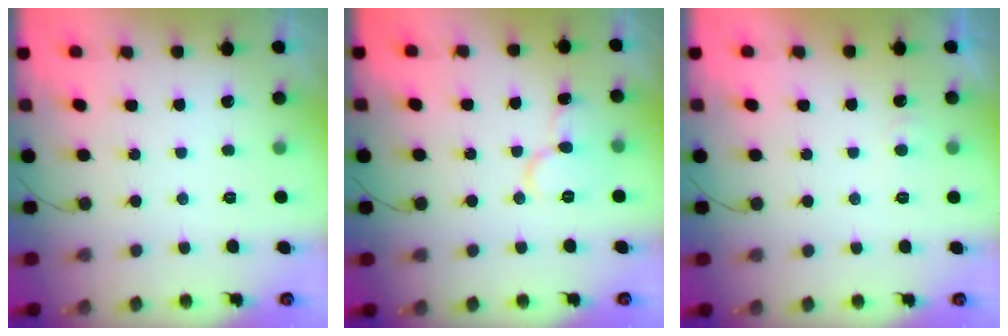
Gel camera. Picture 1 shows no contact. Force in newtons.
{"total": 8.0, "press": 7.9, "slide": 1.0}
{"total": 4.8, "press": 4.7, "slide": 0.4}